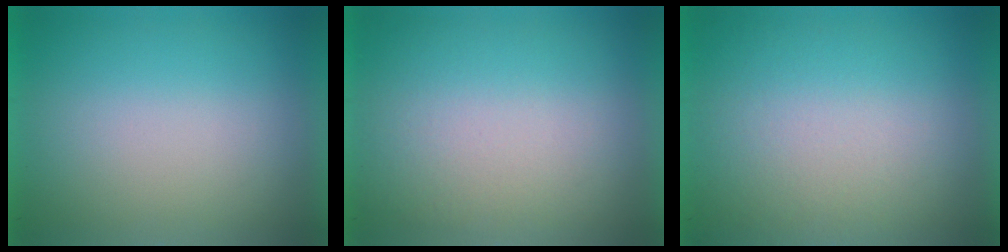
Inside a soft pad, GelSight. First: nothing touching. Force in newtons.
{"total": 1.4}
{"total": 2.7}